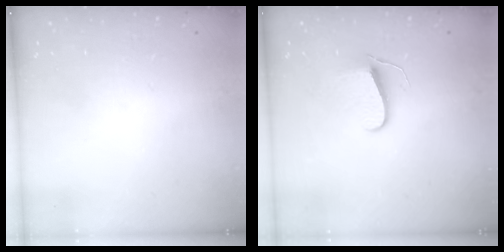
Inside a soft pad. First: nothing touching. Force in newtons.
{"total": 7.3, "press": 7.2, "slide": 0.6}